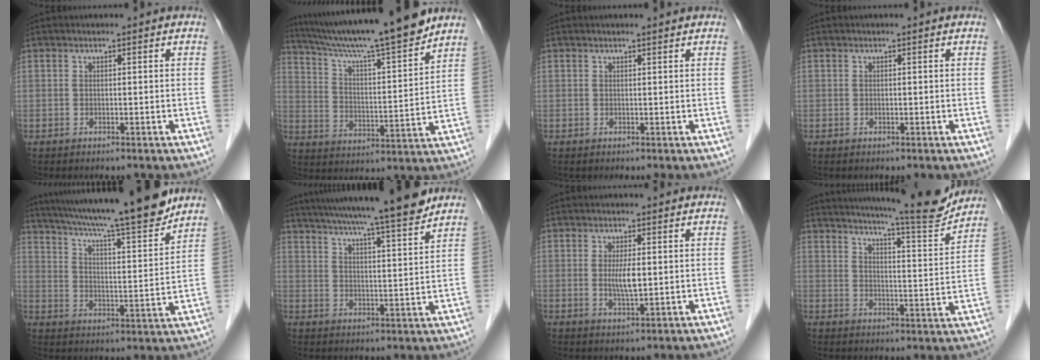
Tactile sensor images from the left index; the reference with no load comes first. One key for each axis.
{"total": 18.8, "fx": 16.3, "fy": -0.7, "fz": 9.2, "tx": -0.157, "ty": -0.006, "tz": 0.259}
{"total": 1.1, "fx": 1.1, "fy": -0.2, "fz": 0.3, "tx": -0.010, "ty": 0.002, "tz": 0.017}
{"total": 0.0}
{"total": 20.7, "fx": 18.0, "fy": 0.2, "fz": 10.2, "tx": -0.171, "ty": -0.009, "tz": 0.274}
{"total": 18.2, "fx": 16.0, "fy": -0.6, "fz": 8.7, "tx": -0.145, "ty": -0.007, "tz": 0.228}
{"total": 3.4, "fx": 0.2, "fy": 0.6, "fz": 3.4, "tx": -0.066, "ty": -0.006, "tz": 0.006}
{"total": 15.0, "fx": 14.0, "fy": -0.2, "fz": 5.5, "tx": -0.088, "ty": -0.033, "tz": 0.183}